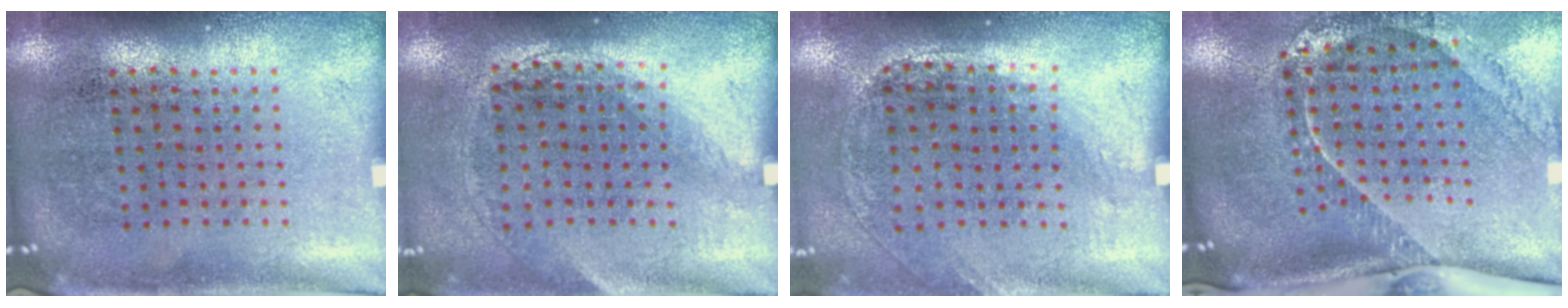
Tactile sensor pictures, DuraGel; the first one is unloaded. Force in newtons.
{"total": 1.4, "press": 1.0, "slide": 1.0}
{"total": 1.3, "press": 0.9, "slide": 0.9}
{"total": 2.4, "press": 1.7, "slide": 1.7}